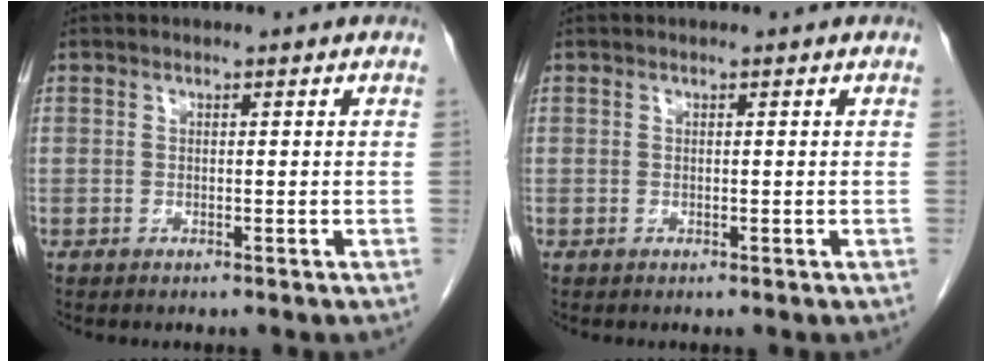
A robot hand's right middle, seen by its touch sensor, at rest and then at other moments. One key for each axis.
{"total": 0.0}